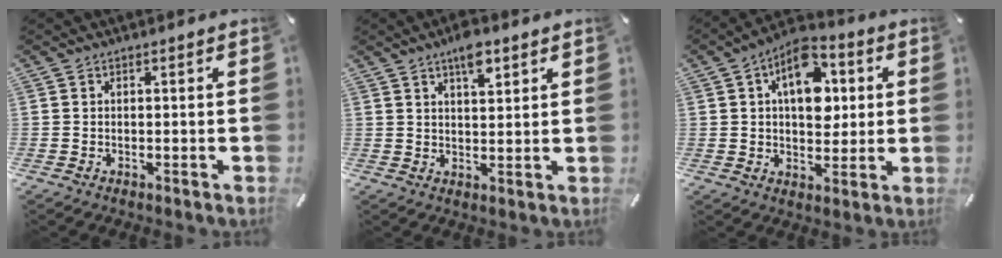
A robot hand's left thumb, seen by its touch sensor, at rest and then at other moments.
{"total": 6.2, "force": [3.9, 2.5, 4.0], "torque": [-0.056, -0.014, 0.064]}
{"total": 13.0, "force": [3.6, 8.5, 9.1], "torque": [-0.124, -0.006, 0.062]}